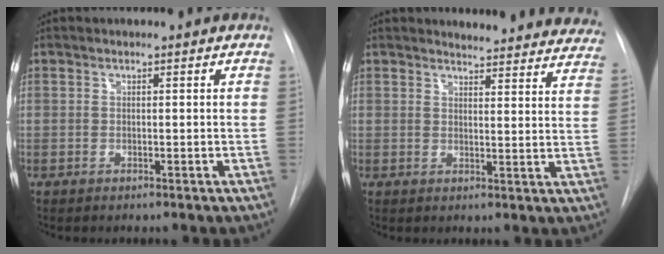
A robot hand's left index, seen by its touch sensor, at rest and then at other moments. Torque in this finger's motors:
{"motor_torque": [0.04, 0.05, -0.07, -0.01]}